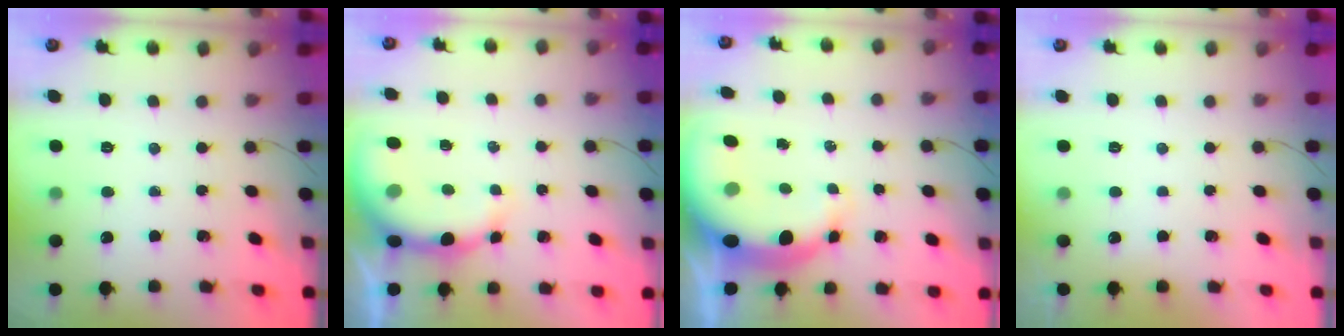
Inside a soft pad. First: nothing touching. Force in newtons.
{"total": 8.7, "press": 8.7, "slide": 1.0}
{"total": 10.1, "press": 9.8, "slide": 2.6}
{"total": 3.0, "press": 3.0, "slide": 0.1}